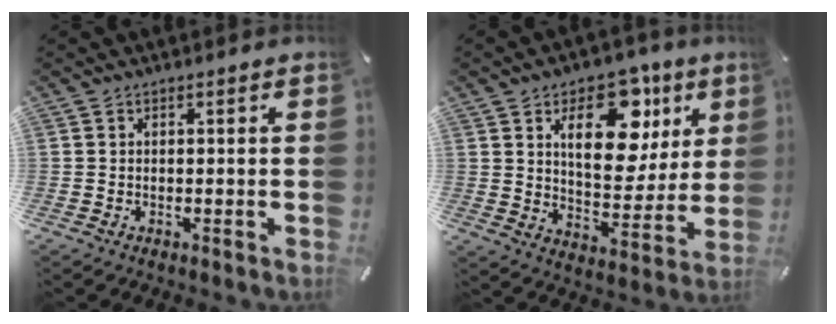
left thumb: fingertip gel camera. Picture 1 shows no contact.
{"total": 18.4, "force": [8.3, 10.7, 12.4], "torque": [-0.172, -0.029, 0.138]}